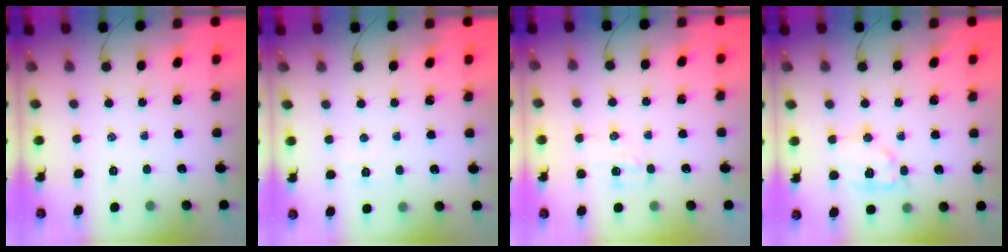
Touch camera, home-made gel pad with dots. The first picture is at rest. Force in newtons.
{"total": 2.8, "press": 2.7, "slide": 0.8}
{"total": 3.8, "press": 3.7, "slide": 0.9}
{"total": 9.8, "press": 9.8, "slide": 0.6}